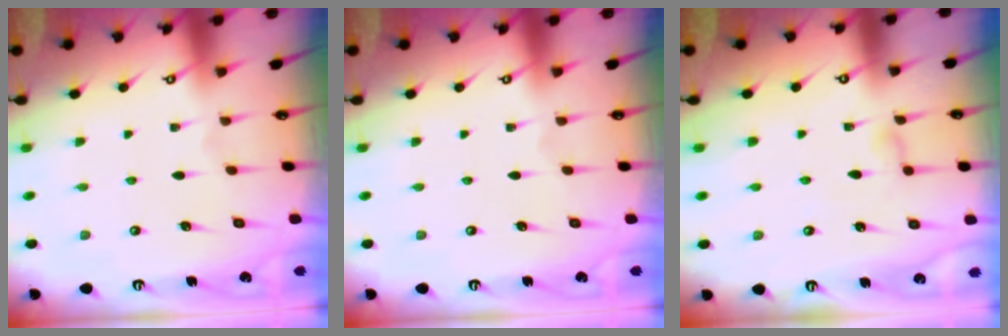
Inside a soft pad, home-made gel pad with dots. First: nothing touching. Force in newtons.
{"total": 0.0}
{"total": 4.2, "press": 4.2, "slide": 0.4}